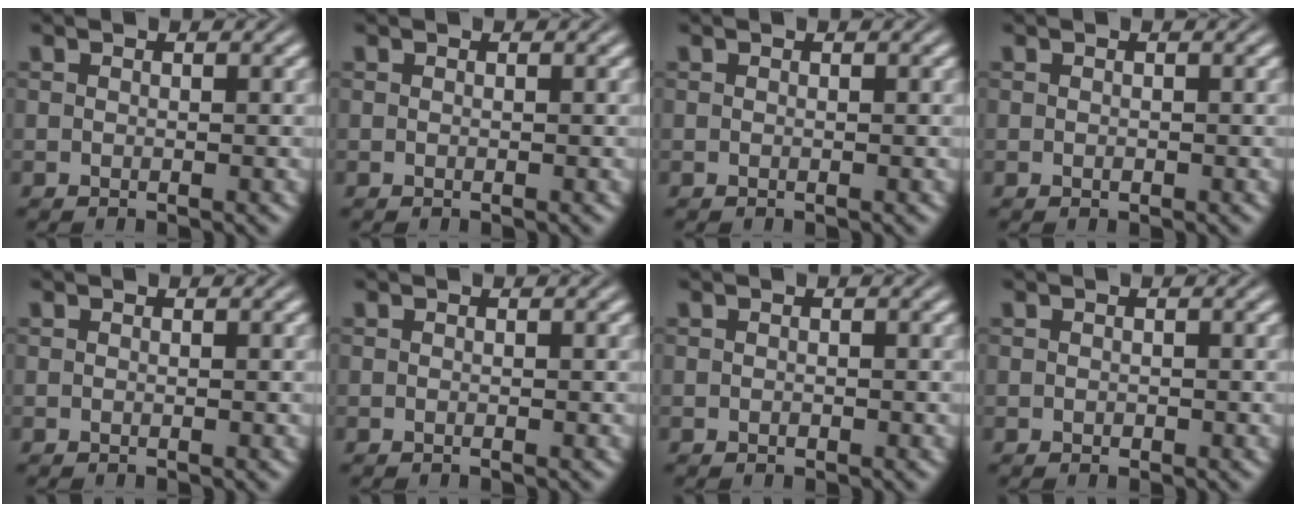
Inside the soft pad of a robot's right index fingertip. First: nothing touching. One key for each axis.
{"total": 0.0}
{"total": 0.0}
{"total": 0.0}
{"total": 0.0}
{"total": 0.0}
{"total": 0.0}
{"total": 0.0}